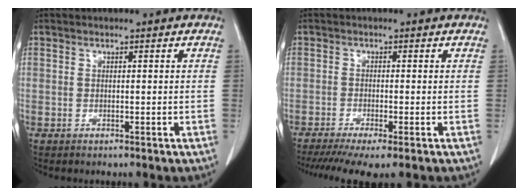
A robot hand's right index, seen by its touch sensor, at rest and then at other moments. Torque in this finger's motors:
{"motor_torque": [1.09, -1.05, 0.44, 0.12]}